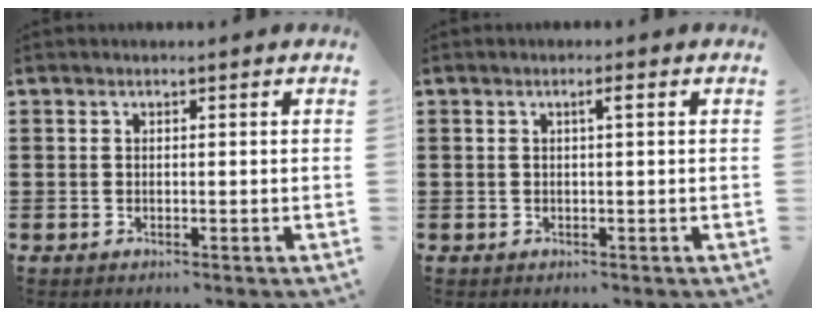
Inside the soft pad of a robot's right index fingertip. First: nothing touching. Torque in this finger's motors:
{"motor_torque": [0.46, -0.29, 0.04, 0.03]}